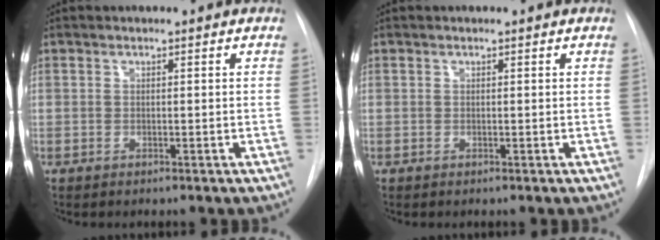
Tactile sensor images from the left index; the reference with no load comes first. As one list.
[{"total": 0.0}]